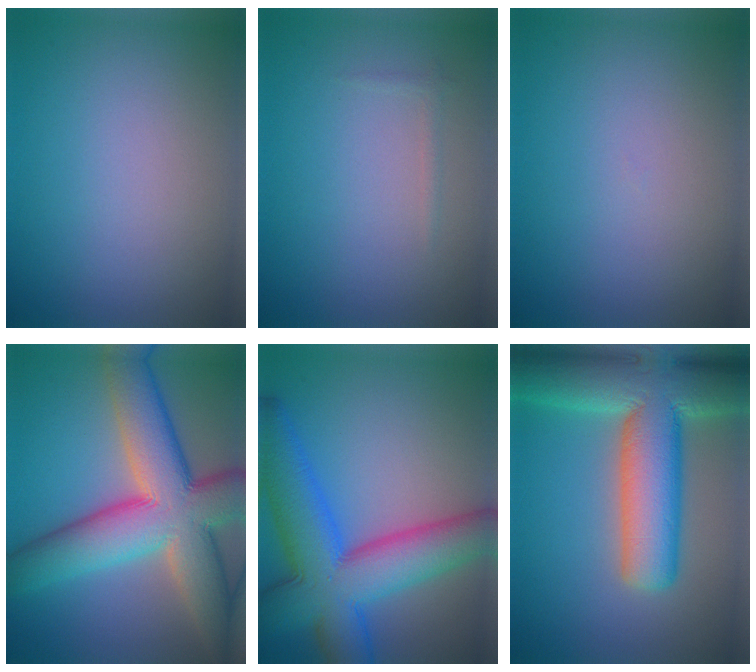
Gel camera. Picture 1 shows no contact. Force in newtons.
{"total": 0.6, "press": 0.6, "slide": 0.0}
{"total": 0.0}
{"total": 13.1, "press": 13.1, "slide": 0.9}
{"total": 11.8, "press": 11.8, "slide": 0.3}
{"total": 13.2, "press": 13.2, "slide": 0.9}